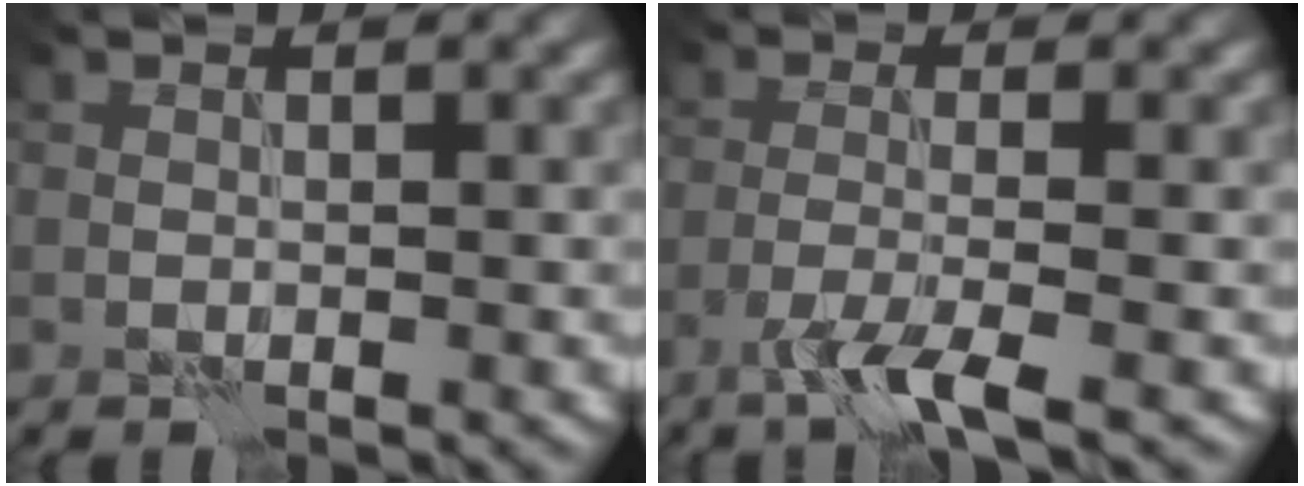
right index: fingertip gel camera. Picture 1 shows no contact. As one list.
[{"total": 3.7, "force": [-2.2, 0.5, 2.9], "torque": [-0.054, 0.002, -0.059]}]